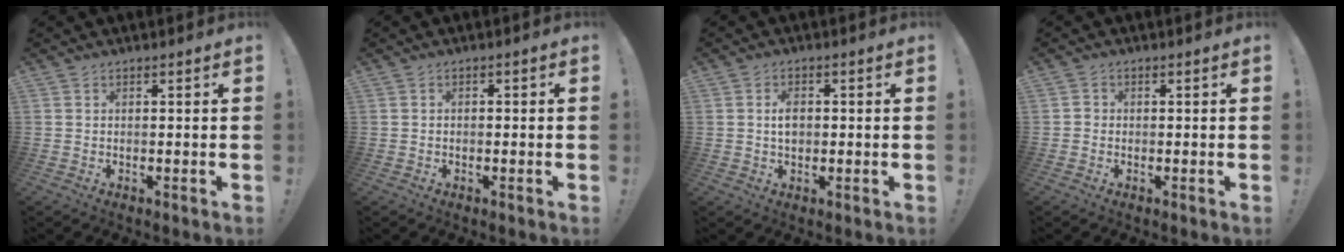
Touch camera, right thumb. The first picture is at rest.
{"total": 1.0, "force": [-0.7, 0.5, 0.4], "torque": [-0.006, 0.003, -0.013]}
{"total": 3.8, "force": [0.1, 2.5, 2.9], "torque": [-0.032, -0.002, -0.004]}
{"total": 1.5, "force": [-0.4, 1.4, 0.5], "torque": [-0.015, 0.009, -0.007]}